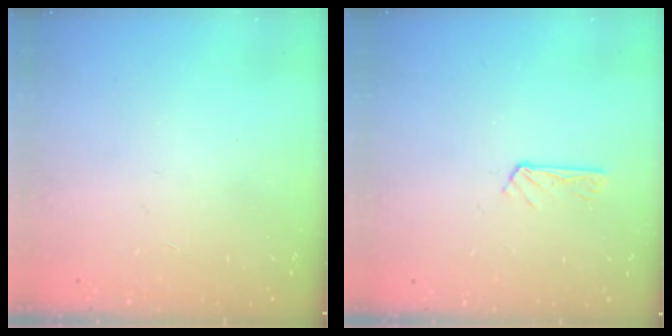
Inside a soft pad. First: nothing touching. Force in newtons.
{"total": 2.9, "press": 2.9, "slide": 0.3}